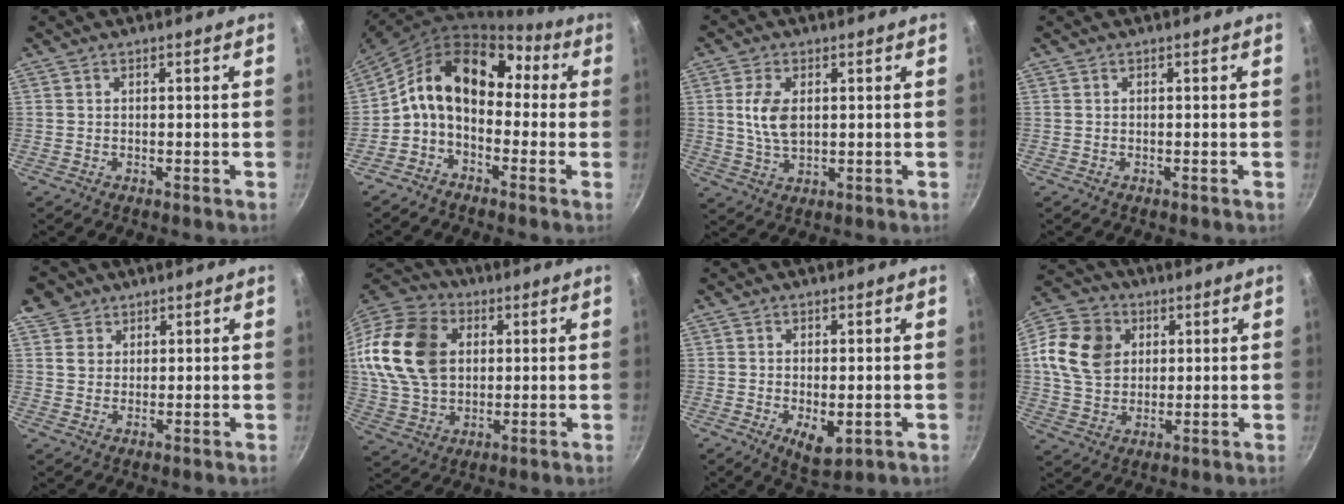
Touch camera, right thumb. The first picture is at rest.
{"total": 15.3, "force": [0.3, 10.6, 11.0], "torque": [-0.175, 0.057, -0.020]}
{"total": 7.0, "force": [1.2, 4.0, 5.6], "torque": [-0.106, -0.005, 0.024]}
{"total": 0.0}
{"total": 5.3, "force": [3.0, 4.2, 1.0], "torque": [0.020, -0.003, 0.048]}
{"total": 21.0, "force": [4.3, 15.3, 13.8], "torque": [-0.254, 0.011, 0.080]}
{"total": 5.9, "force": [-1.2, 3.0, 5.0], "torque": [-0.071, -0.012, -0.004]}
{"total": 14.5, "force": [4.0, 11.6, 7.7], "torque": [-0.132, 0.000, 0.069]}